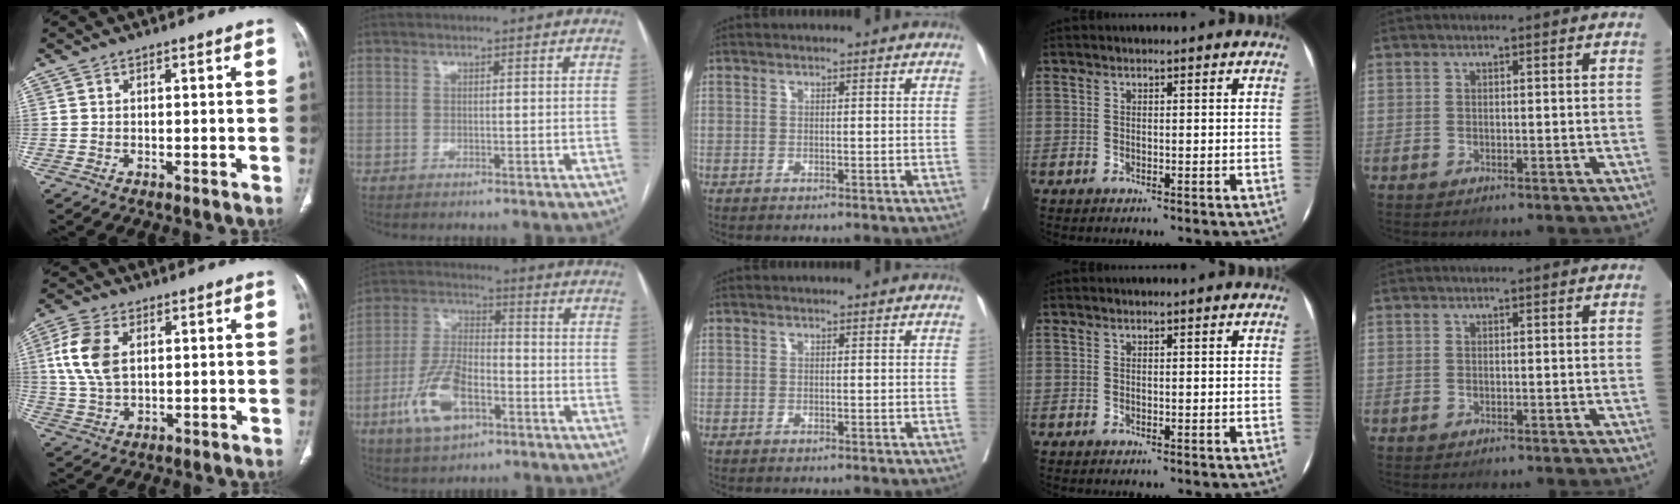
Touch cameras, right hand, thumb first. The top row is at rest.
{"thumb": {"total": 9.7, "force": [2.3, 5.9, 7.3], "torque": [-0.156, 0.001, 0.047]}, "index": {"total": 11.7, "force": [-5.2, 5.2, 9.1], "torque": [-0.203, 0.007, -0.092]}}